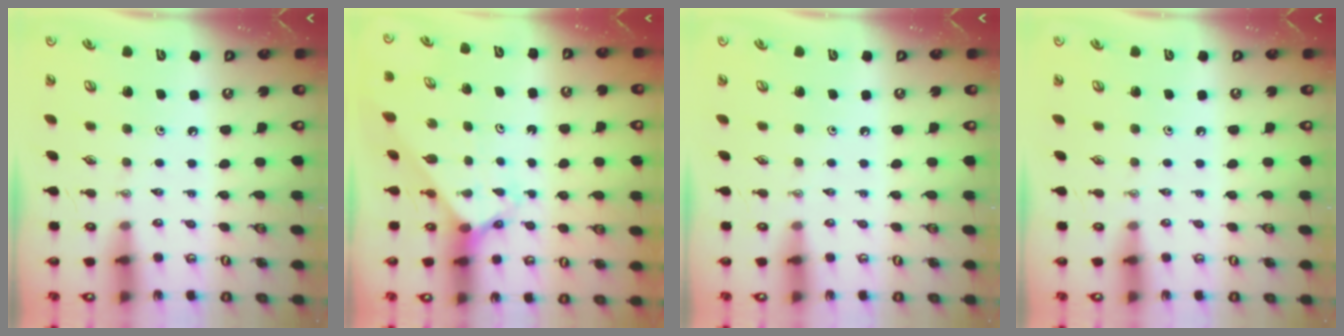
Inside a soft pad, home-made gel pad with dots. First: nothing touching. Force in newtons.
{"total": 2.7, "press": 2.7, "slide": 0.1}
{"total": 0.0}
{"total": 0.0}